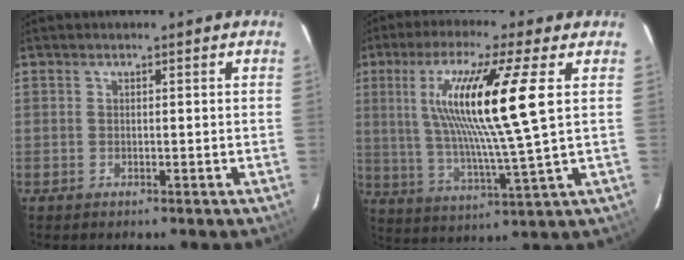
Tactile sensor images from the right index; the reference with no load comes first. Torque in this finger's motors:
{"motor_torque": [1.94, 0.20, 1.05, 0.21]}